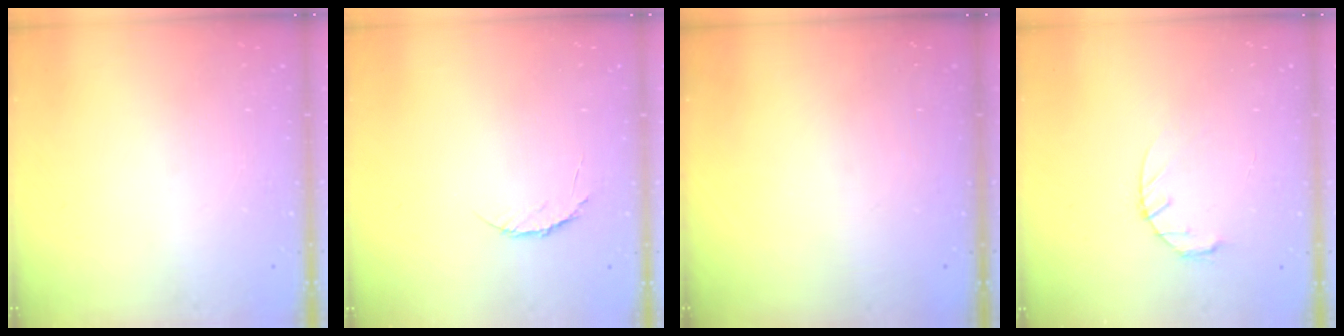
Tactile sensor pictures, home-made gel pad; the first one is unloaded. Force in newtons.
{"total": 4.7, "press": 4.6, "slide": 0.4}
{"total": 0.0}
{"total": 3.0, "press": 3.0, "slide": 0.5}